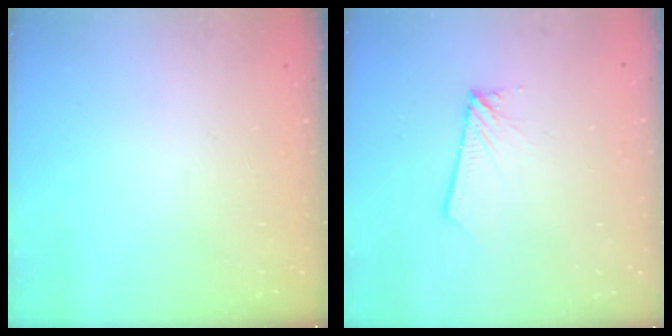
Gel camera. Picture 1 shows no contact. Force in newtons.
{"total": 1.8, "press": 1.8, "slide": 0.2}